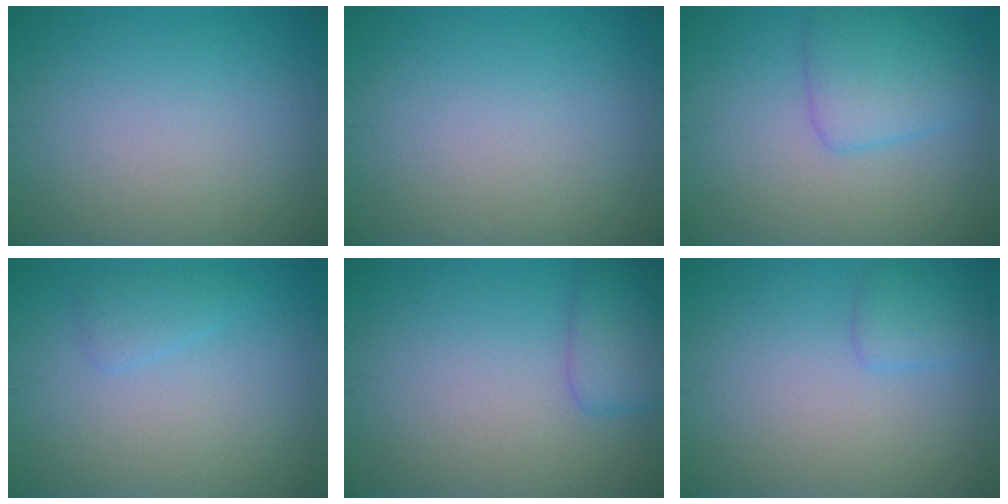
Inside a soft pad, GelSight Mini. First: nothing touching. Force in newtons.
{"total": 0.0}
{"total": 3.8, "press": 3.8, "slide": 0.1}
{"total": 1.4, "press": 1.4, "slide": 0.2}
{"total": 2.9, "press": 2.9, "slide": 0.1}
{"total": 1.6, "press": 1.6, "slide": 0.0}